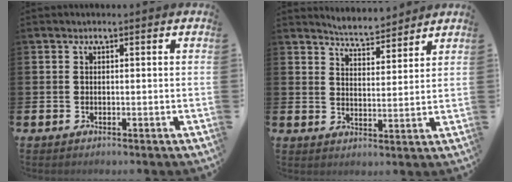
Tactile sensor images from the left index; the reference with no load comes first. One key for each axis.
{"total": 5.0, "fx": 5.0, "fy": 0.3, "fz": 0.0, "tx": -0.012, "ty": -0.033, "tz": 0.090}